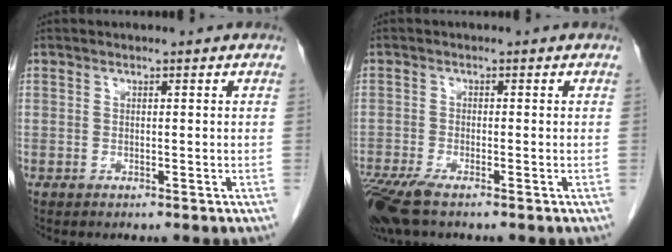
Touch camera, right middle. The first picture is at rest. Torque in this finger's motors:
{"motor_torque": [0.71, -0.42, 0.11, 0.09]}